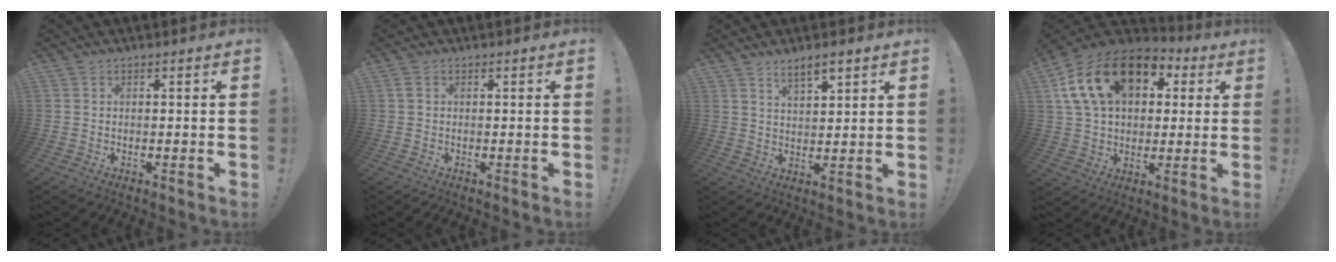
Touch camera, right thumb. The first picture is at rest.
{"total": 0.8, "force": [0.2, 0.5, 0.5], "torque": [-0.014, 0.004, 0.004]}
{"total": 5.3, "force": [4.1, 1.7, 3.0], "torque": [-0.050, -0.020, 0.072]}
{"total": 20.8, "force": [8.0, 13.7, 13.4], "torque": [-0.232, -0.011, 0.147]}